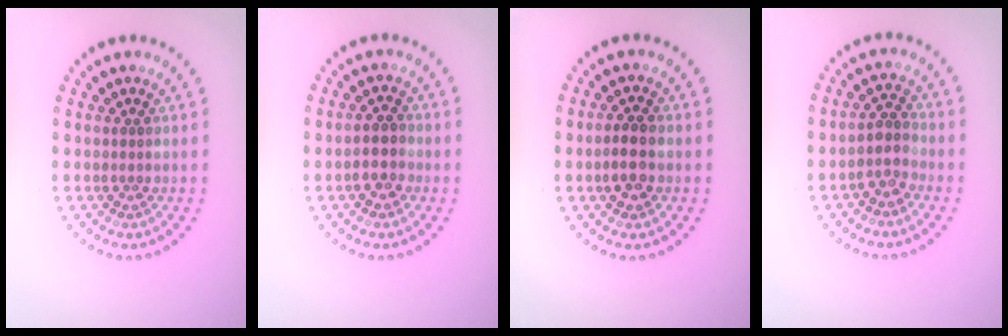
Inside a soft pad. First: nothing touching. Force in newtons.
{"total": 2.4, "press": 2.3, "slide": 0.9}
{"total": 2.5, "press": 2.5, "slide": 0.3}
{"total": 2.3, "press": 2.0, "slide": 1.1}